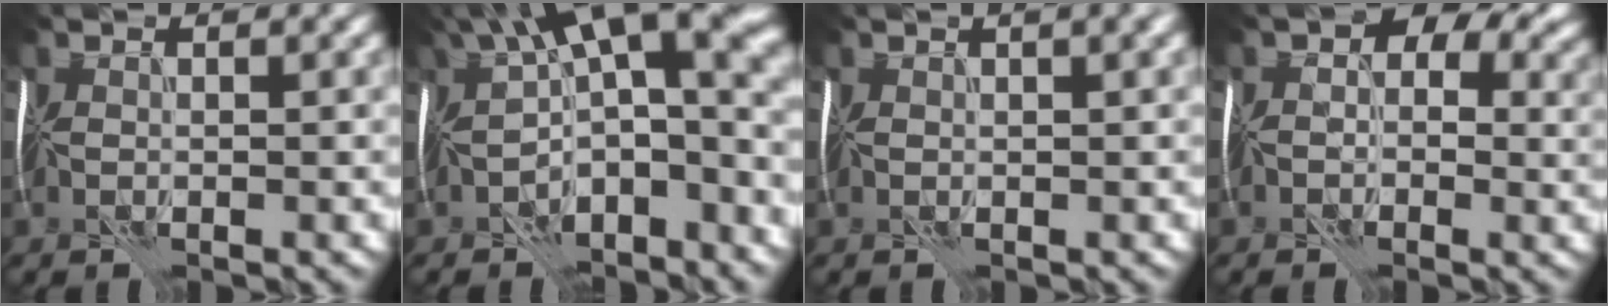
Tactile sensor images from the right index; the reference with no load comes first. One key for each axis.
{"total": 11.3, "fx": 0.5, "fy": 4.7, "fz": 10.3, "tx": -0.153, "ty": 0.021, "tz": 0.011}
{"total": 4.6, "fx": 1.8, "fy": 2.2, "fz": 3.7, "tx": -0.024, "ty": 0.034, "tz": 0.000}
{"total": 4.7, "fx": 0.7, "fy": 3.5, "fz": 3.1, "tx": -0.021, "ty": 0.013, "tz": 0.004}